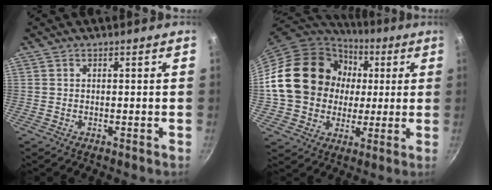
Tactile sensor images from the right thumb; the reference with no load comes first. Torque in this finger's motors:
{"motor_torque": [0.61, 4.41, 2.05, 0.08, 0.43]}